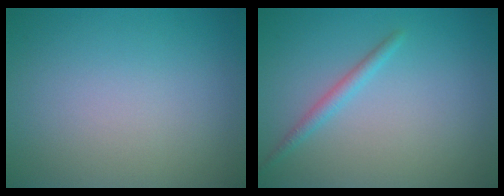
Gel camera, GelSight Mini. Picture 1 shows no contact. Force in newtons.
{"total": 1.4, "press": 1.4, "slide": 0.0}